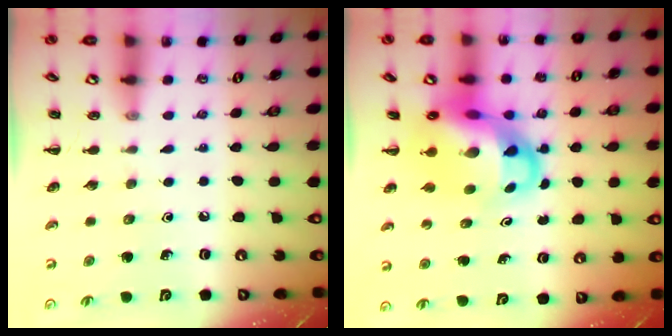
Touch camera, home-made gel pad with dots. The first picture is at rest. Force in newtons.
{"total": 8.7, "press": 8.3, "slide": 2.5}